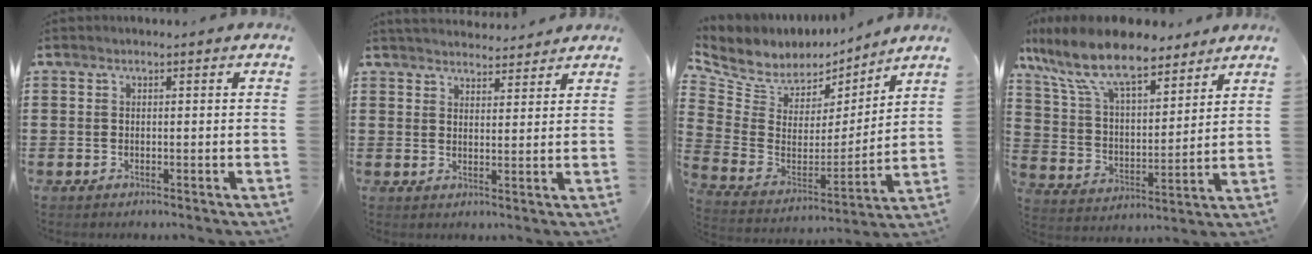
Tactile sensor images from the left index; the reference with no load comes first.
{"total": 3.2, "force": [3.2, 0.3, 0.1], "torque": [-0.012, -0.011, 0.059]}
{"total": 6.8, "force": [5.7, 3.6, 0.8], "torque": [-0.061, -0.046, 0.104]}
{"total": 12.1, "force": [9.4, 3.5, 6.7], "torque": [-0.173, -0.041, 0.166]}